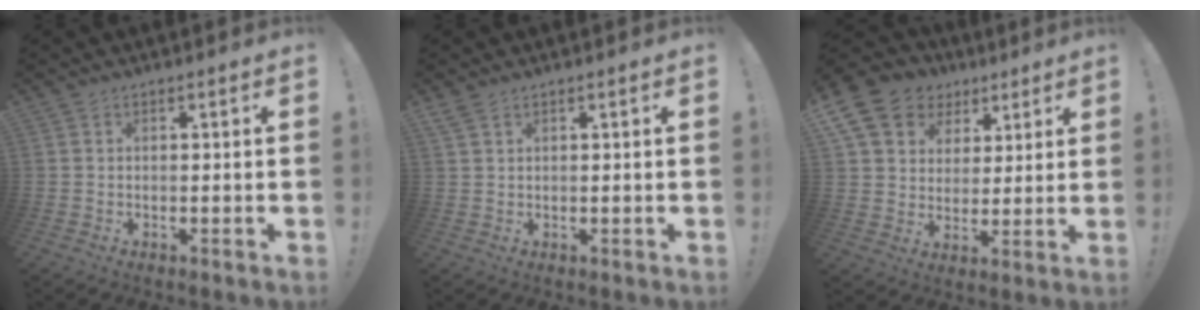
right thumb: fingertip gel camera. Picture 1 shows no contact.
{"total": 2.2, "force": [1.7, 0.6, 1.4], "torque": [-0.032, -0.002, 0.033]}
{"total": 14.7, "force": [7.9, 10.9, 5.9], "torque": [-0.099, -0.047, 0.159]}